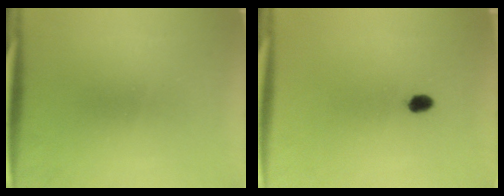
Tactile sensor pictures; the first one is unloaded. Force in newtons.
{"total": 2.1}